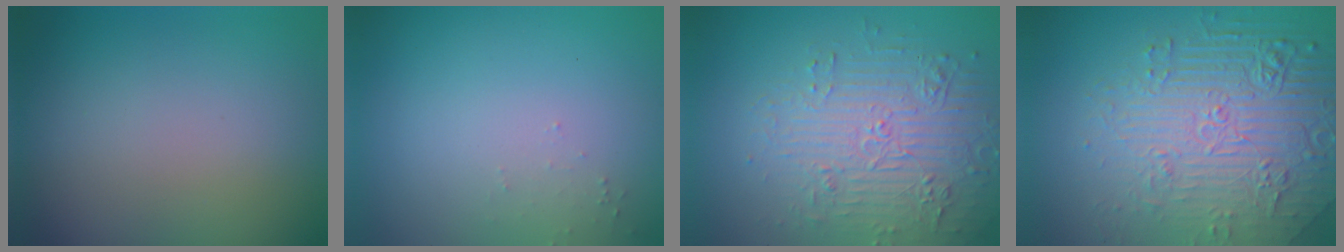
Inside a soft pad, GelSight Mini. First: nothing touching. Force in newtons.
{"total": 0.6, "press": 0.6, "slide": 0.2}
{"total": 4.8, "press": 4.1, "slide": 2.4}
{"total": 8.5, "press": 5.9, "slide": 6.1}